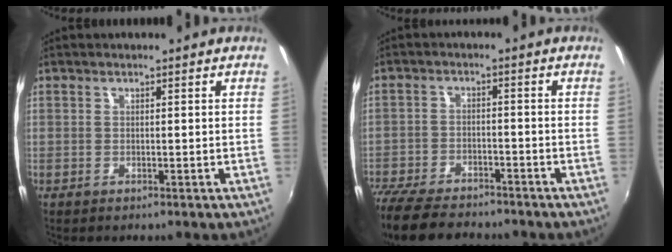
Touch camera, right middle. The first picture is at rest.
{"total": 13.9, "force": [-11.8, 4.5, 5.9], "torque": [-0.152, -0.028, -0.203]}